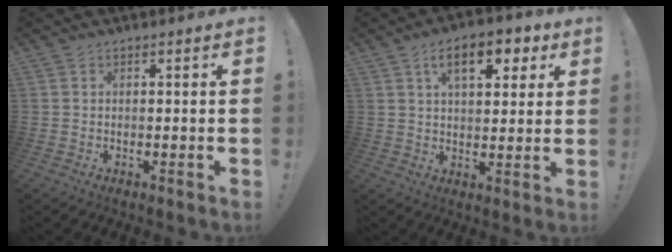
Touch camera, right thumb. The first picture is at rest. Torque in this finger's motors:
{"motor_torque": [0.11, 0.25, 0.79, 0.23, 0.21]}